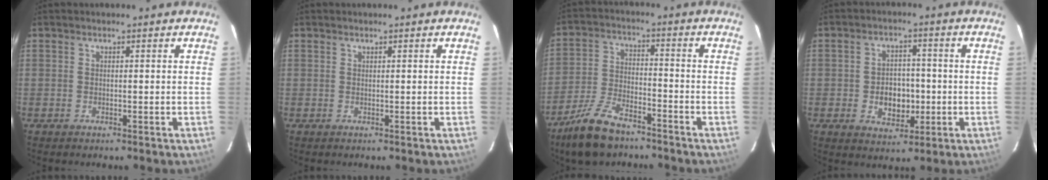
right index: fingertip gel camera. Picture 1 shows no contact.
{"total": 0.0}
{"total": 11.7, "force": [-8.9, 4.4, 6.2], "torque": [-0.142, -0.010, -0.168]}
{"total": 7.1, "force": [-1.4, 5.3, 4.5], "torque": [-0.086, 0.005, -0.011]}